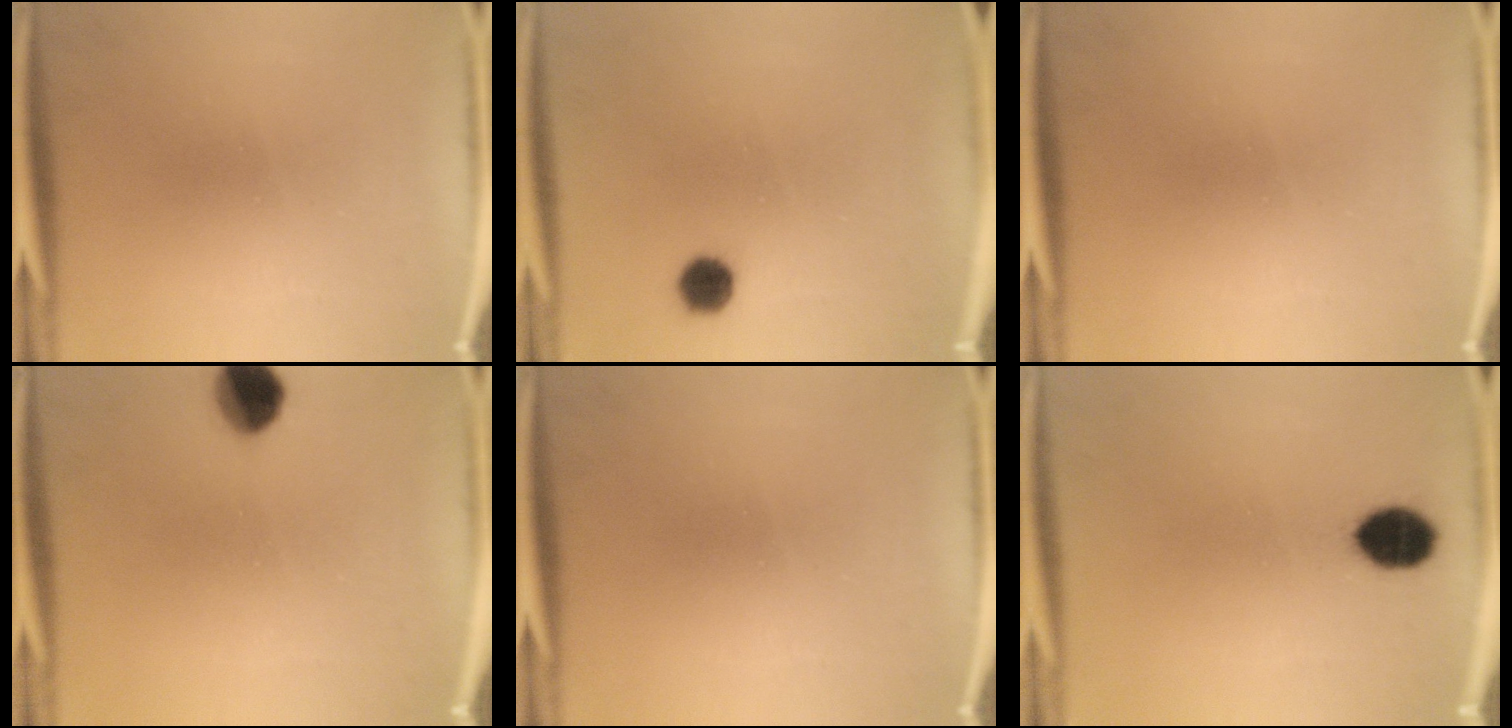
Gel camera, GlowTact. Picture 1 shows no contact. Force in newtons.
{"total": 4.2}
{"total": 0.0}
{"total": 8.4}
{"total": 0.0}
{"total": 7.4}